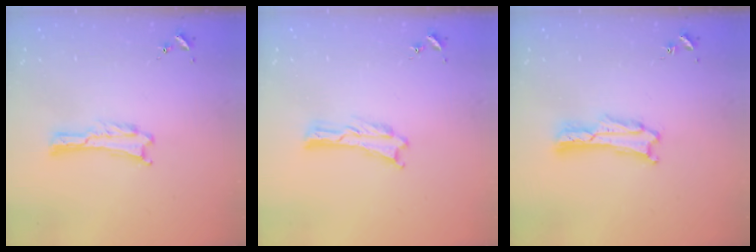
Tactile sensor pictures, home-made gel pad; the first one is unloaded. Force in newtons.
{"total": 0.0}
{"total": 1.4, "press": 1.4, "slide": 0.0}